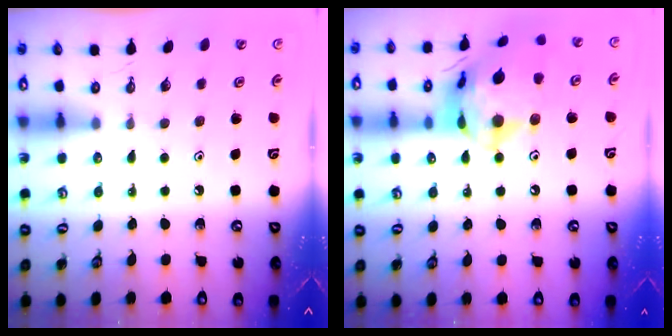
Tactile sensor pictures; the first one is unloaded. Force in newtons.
{"total": 21.2, "press": 21.0, "slide": 2.3}